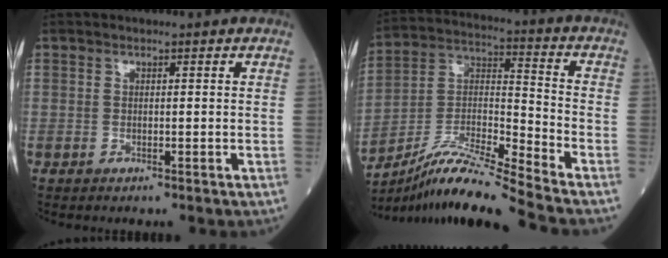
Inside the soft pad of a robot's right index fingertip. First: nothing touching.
{"total": 14.1, "force": [-12.5, -2.1, 6.3], "torque": [-0.121, 0.007, -0.229]}